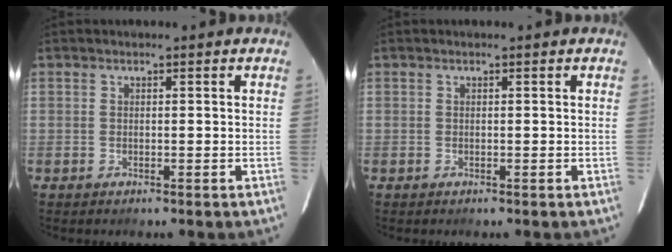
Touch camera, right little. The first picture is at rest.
{"total": 0.0}